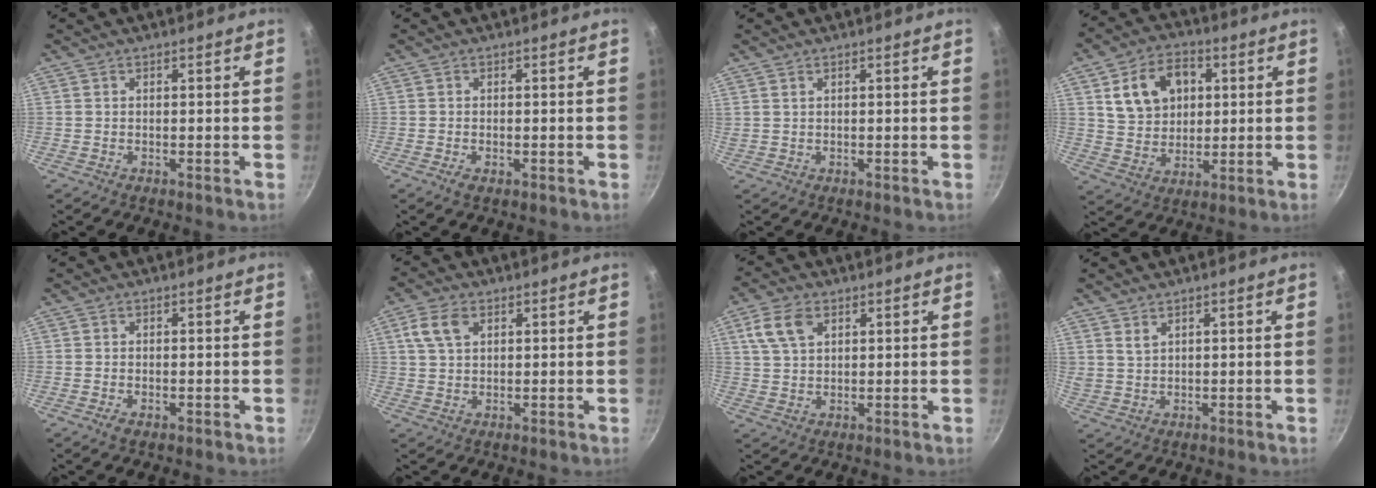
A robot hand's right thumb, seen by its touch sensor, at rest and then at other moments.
{"total": 1.8, "force": [-0.7, 0.9, 1.3], "torque": [-0.022, -0.002, -0.011]}
{"total": 0.6, "force": [0.4, 0.3, 0.3], "torque": [-0.006, 0.000, 0.010]}
{"total": 13.1, "force": [3.7, 9.8, 7.9], "torque": [-0.110, 0.003, 0.065]}
{"total": 1.6, "force": [-0.6, 0.8, 1.2], "torque": [-0.021, -0.001, -0.010]}
{"total": 5.8, "force": [2.2, 3.7, 3.8], "torque": [-0.066, 0.004, 0.041]}
{"total": 7.0, "force": [3.0, 4.3, 4.6], "torque": [-0.080, 0.002, 0.057]}
{"total": 2.3, "force": [1.6, 1.2, 1.1], "torque": [-0.020, -0.007, 0.034]}